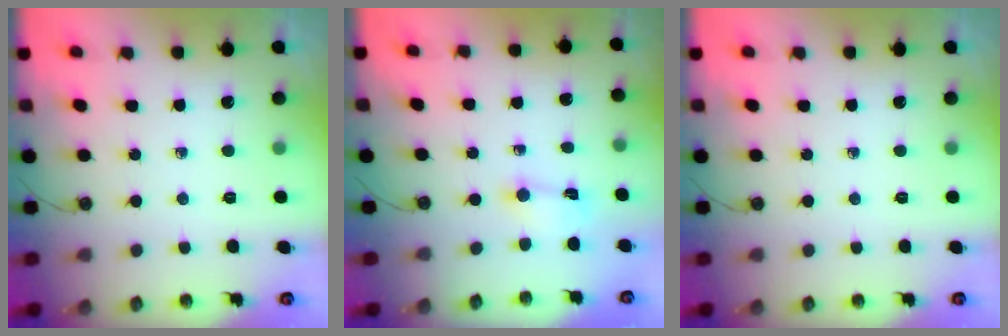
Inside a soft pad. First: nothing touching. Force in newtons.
{"total": 1.3, "press": 1.2, "slide": 0.5}
{"total": 0.0}